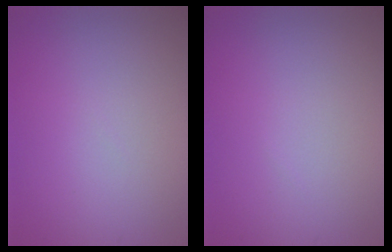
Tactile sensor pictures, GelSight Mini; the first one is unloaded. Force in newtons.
{"total": 0.0}